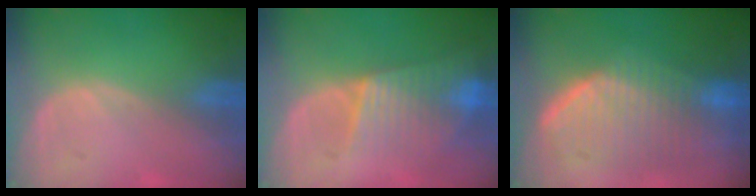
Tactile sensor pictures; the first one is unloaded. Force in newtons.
{"total": 7.3, "press": 7.0, "slide": 2.2}
{"total": 10.1, "press": 9.0, "slide": 4.6}